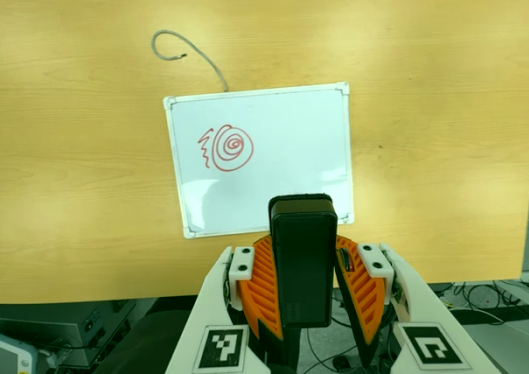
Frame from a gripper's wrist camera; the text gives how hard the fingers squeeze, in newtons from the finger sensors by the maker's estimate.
{"total": 7.6, "left": 6.9, "right": 8.4}